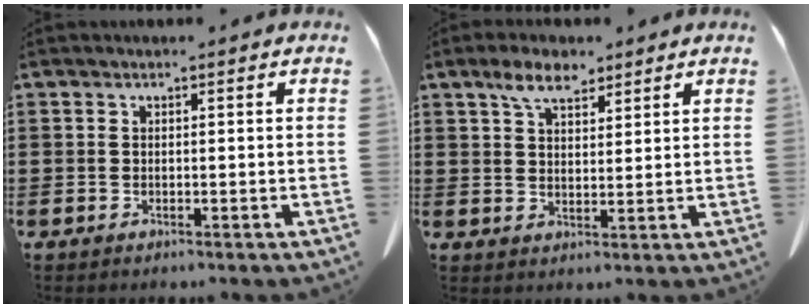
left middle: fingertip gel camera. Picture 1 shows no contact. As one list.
[{"total": 5.6, "force": [4.0, 2.3, 3.1], "torque": [-0.072, 0.002, 0.075]}]